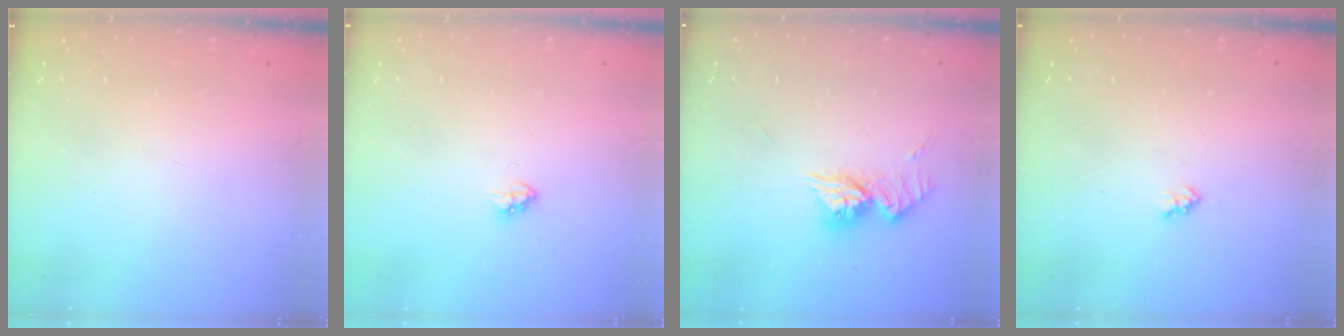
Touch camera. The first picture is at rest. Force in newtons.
{"total": 2.9, "press": 2.9, "slide": 0.2}
{"total": 10.6, "press": 10.6, "slide": 1.0}
{"total": 2.0, "press": 2.0, "slide": 0.3}